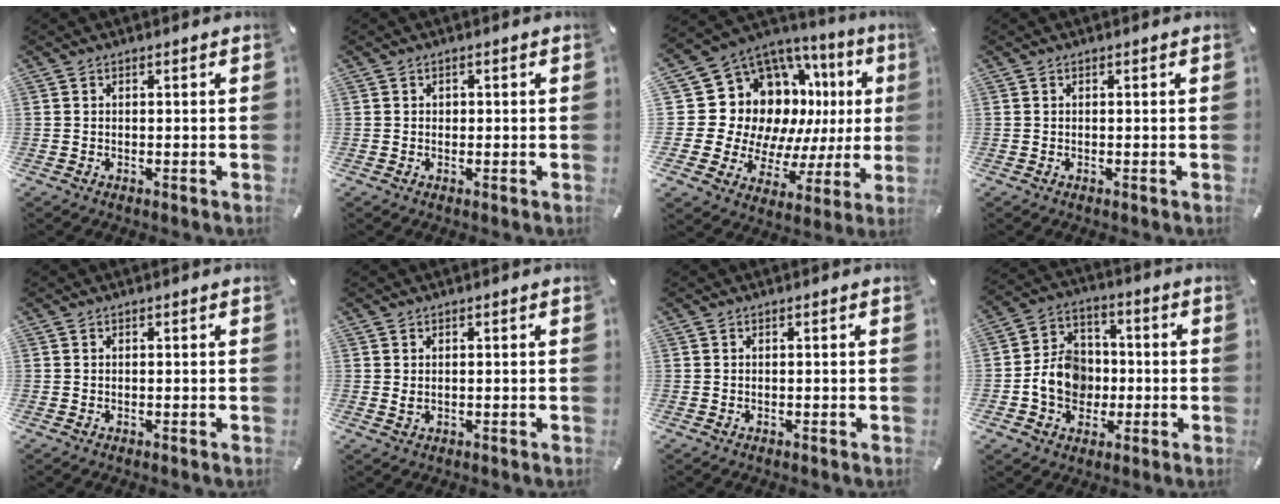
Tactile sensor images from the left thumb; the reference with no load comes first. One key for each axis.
{"total": 0.7, "fx": 0.0, "fy": 0.7, "fz": 0.1, "tx": -0.001, "ty": 0.006, "tz": -0.001}
{"total": 16.9, "fx": 5.6, "fy": 13.0, "fz": 9.3, "tx": -0.140, "ty": -0.084, "tz": 0.137}
{"total": 0.0}
{"total": 0.0}
{"total": 1.4, "fx": 0.1, "fy": 1.0, "fz": 0.9, "tx": -0.019, "ty": 0.003, "tz": 0.002}
{"total": 0.0}
{"total": 10.5, "fx": -1.9, "fy": 9.1, "fz": 5.0, "tx": -0.100, "ty": 0.023, "tz": -0.032}